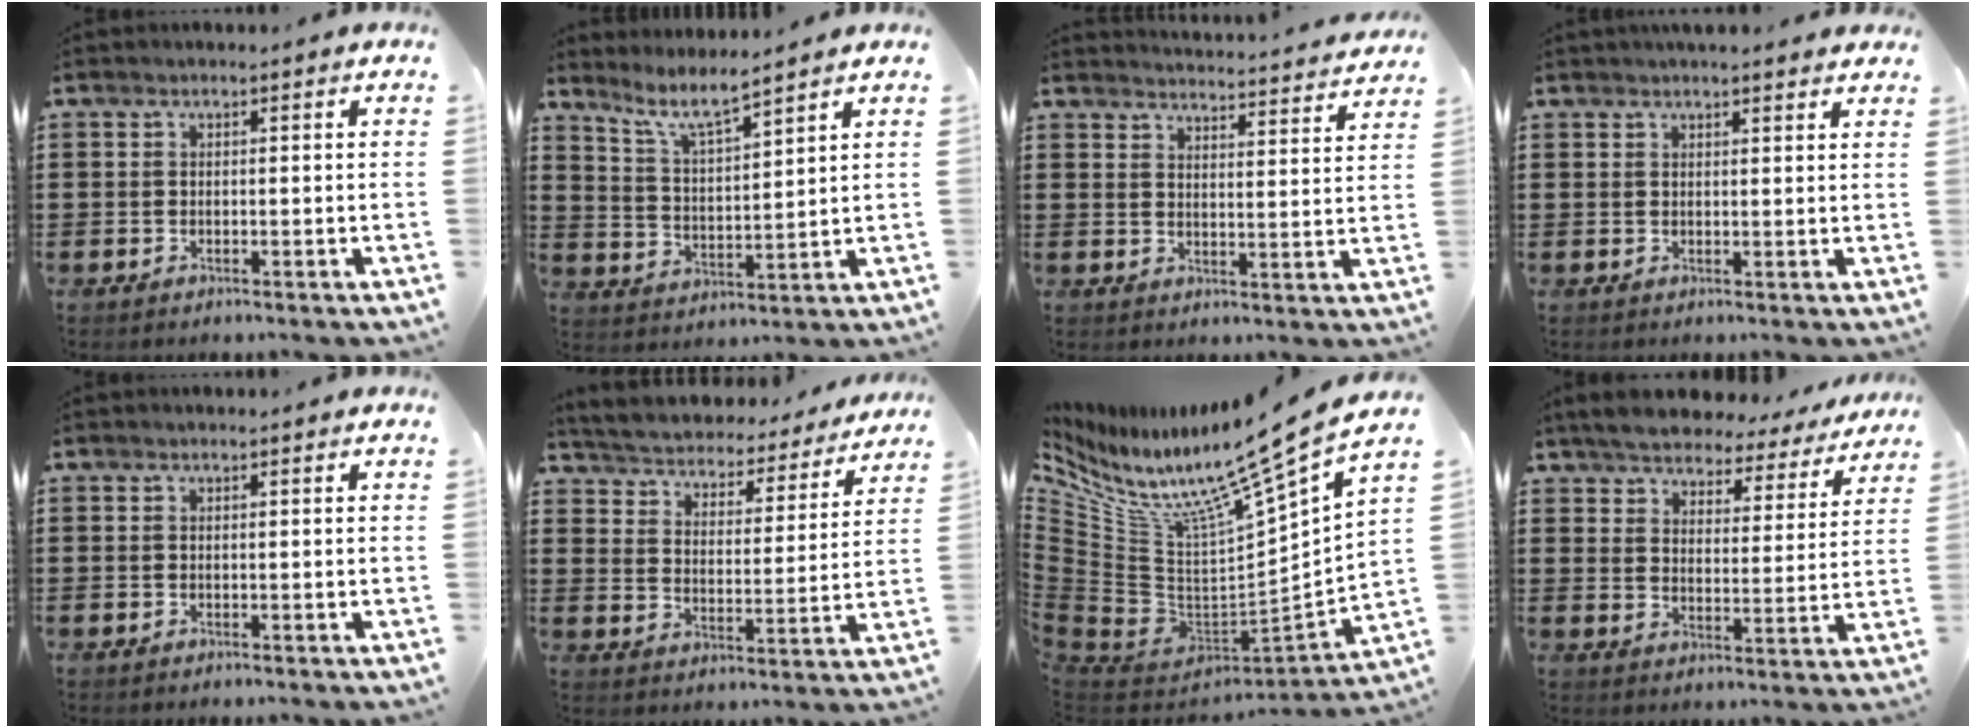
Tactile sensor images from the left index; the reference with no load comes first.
{"total": 6.5, "force": [5.6, 0.7, 3.3], "torque": [-0.083, -0.023, 0.097]}
{"total": 3.8, "force": [3.8, -0.5, 0.0], "torque": [-0.008, -0.035, 0.062]}
{"total": 2.3, "force": [2.2, 0.2, 0.7], "torque": [-0.018, 0.002, 0.042]}
{"total": 0.0}
{"total": 3.6, "force": [3.6, 0.2, -0.1], "torque": [-0.023, -0.035, 0.053]}
{"total": 11.7, "force": [9.1, 0.7, 7.2], "torque": [-0.147, -0.086, 0.138]}
{"total": 5.5, "force": [5.4, 0.8, 0.8], "torque": [-0.046, -0.032, 0.093]}